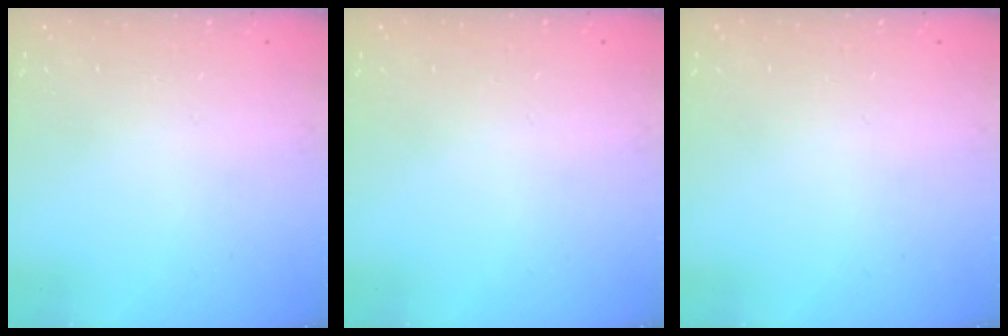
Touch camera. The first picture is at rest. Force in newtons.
{"total": 0.0}
{"total": 0.0}